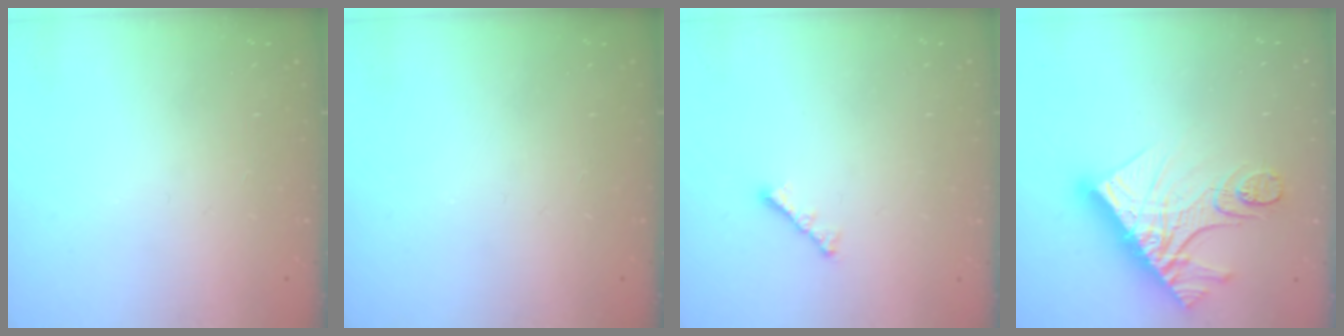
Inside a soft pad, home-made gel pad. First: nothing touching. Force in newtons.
{"total": 0.0}
{"total": 2.4, "press": 2.3, "slide": 0.6}
{"total": 16.3, "press": 16.3, "slide": 1.3}